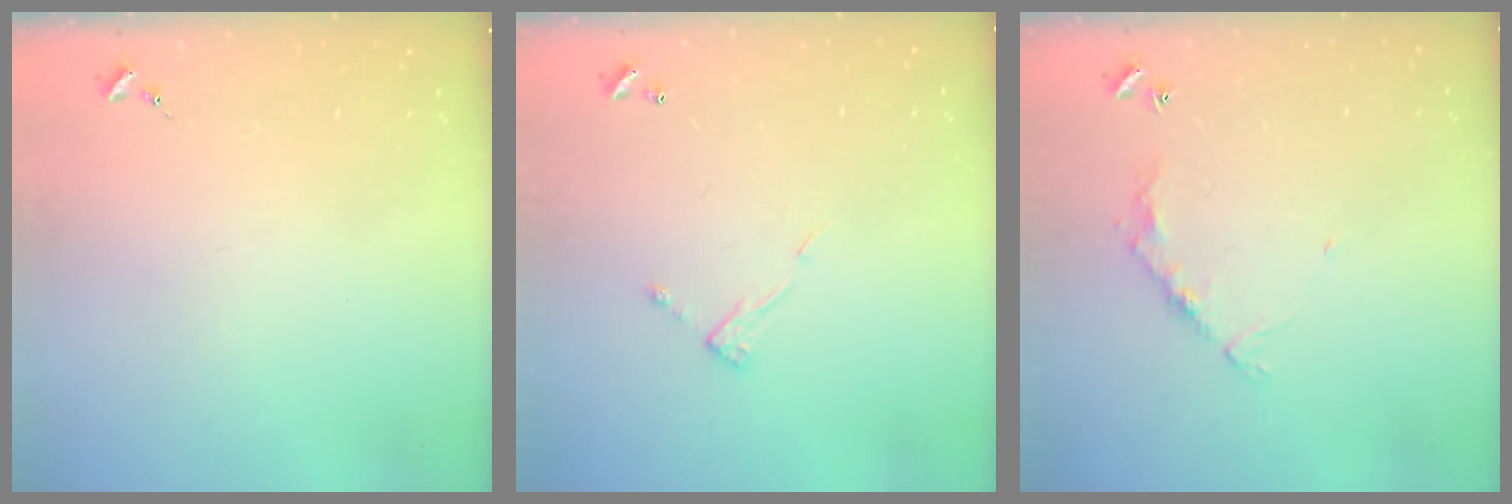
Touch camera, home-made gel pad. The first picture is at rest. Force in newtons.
{"total": 6.4, "press": 6.4, "slide": 0.2}
{"total": 8.1, "press": 8.1, "slide": 0.7}